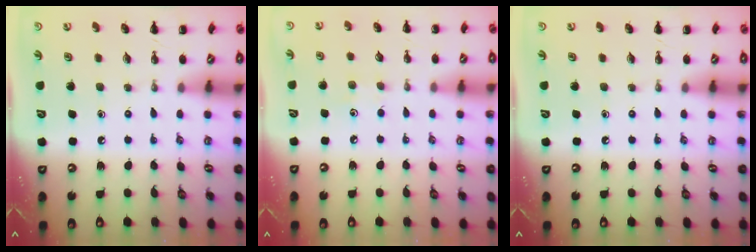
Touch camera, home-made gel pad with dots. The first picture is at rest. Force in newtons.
{"total": 4.4, "press": 4.3, "slide": 1.0}
{"total": 0.0}